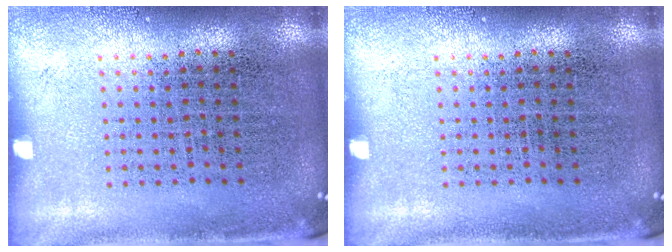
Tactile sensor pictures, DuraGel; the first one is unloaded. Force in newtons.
{"total": 0.0}